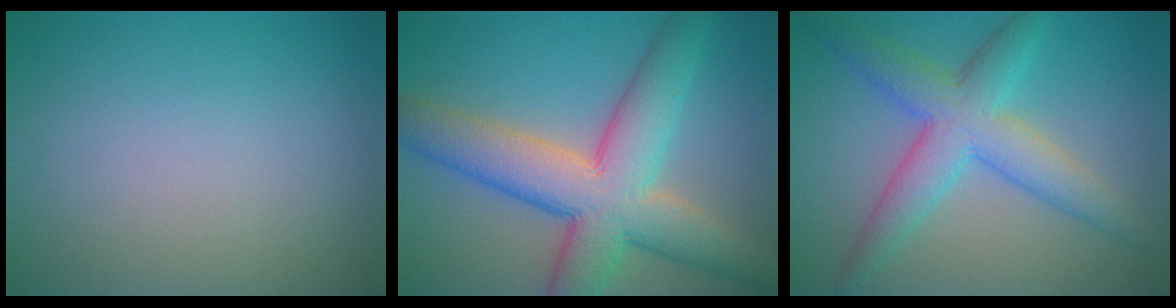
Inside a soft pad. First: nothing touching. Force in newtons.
{"total": 9.9, "press": 9.9, "slide": 0.5}
{"total": 6.0, "press": 6.0, "slide": 0.1}